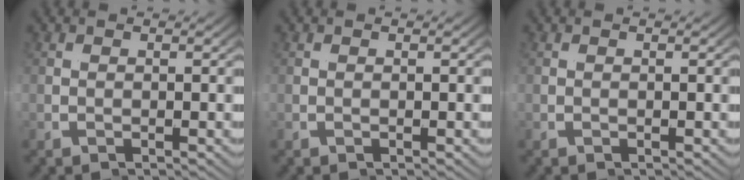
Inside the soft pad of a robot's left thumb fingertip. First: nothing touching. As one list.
[{"total": 0.0}, {"total": 0.0}]